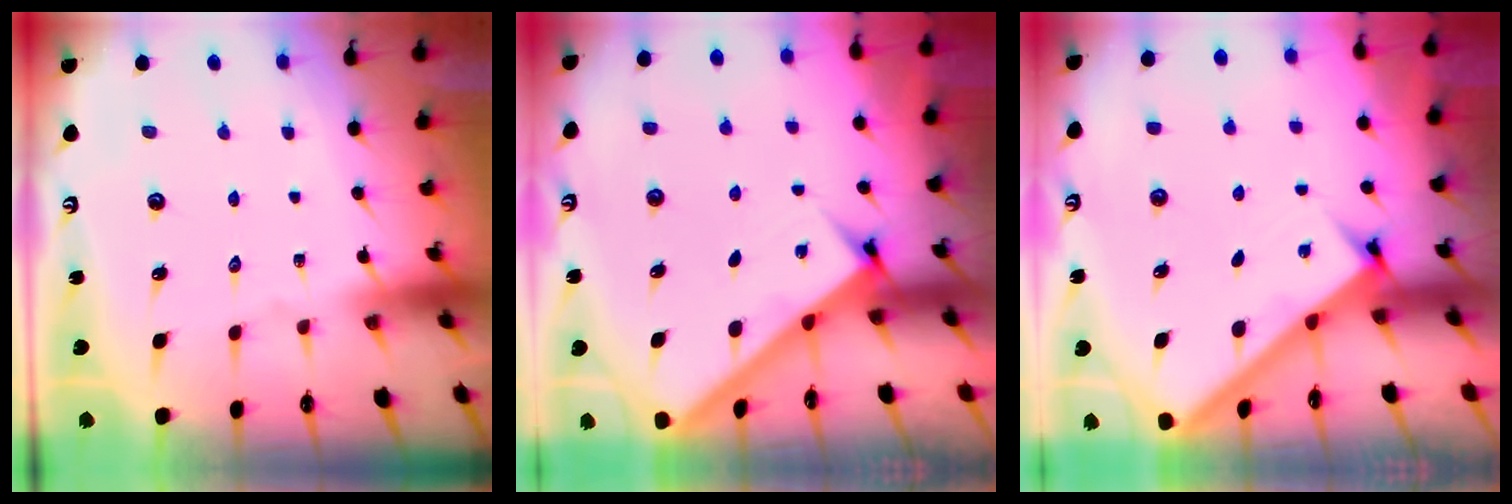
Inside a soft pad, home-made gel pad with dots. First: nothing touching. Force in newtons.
{"total": 2.9, "press": 2.9, "slide": 0.0}
{"total": 2.4, "press": 2.4, "slide": 0.2}